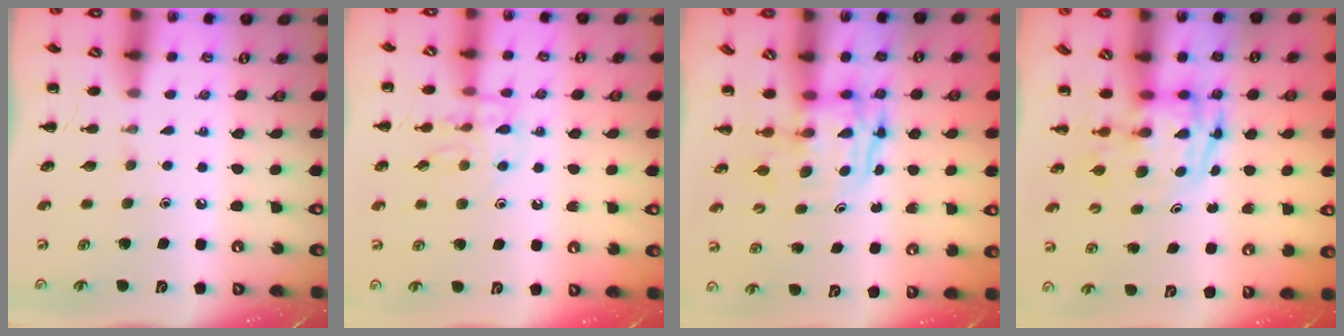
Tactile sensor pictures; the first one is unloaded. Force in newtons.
{"total": 10.6, "press": 10.6, "slide": 0.5}
{"total": 4.0, "press": 3.9, "slide": 0.4}
{"total": 3.8, "press": 3.7, "slide": 0.7}